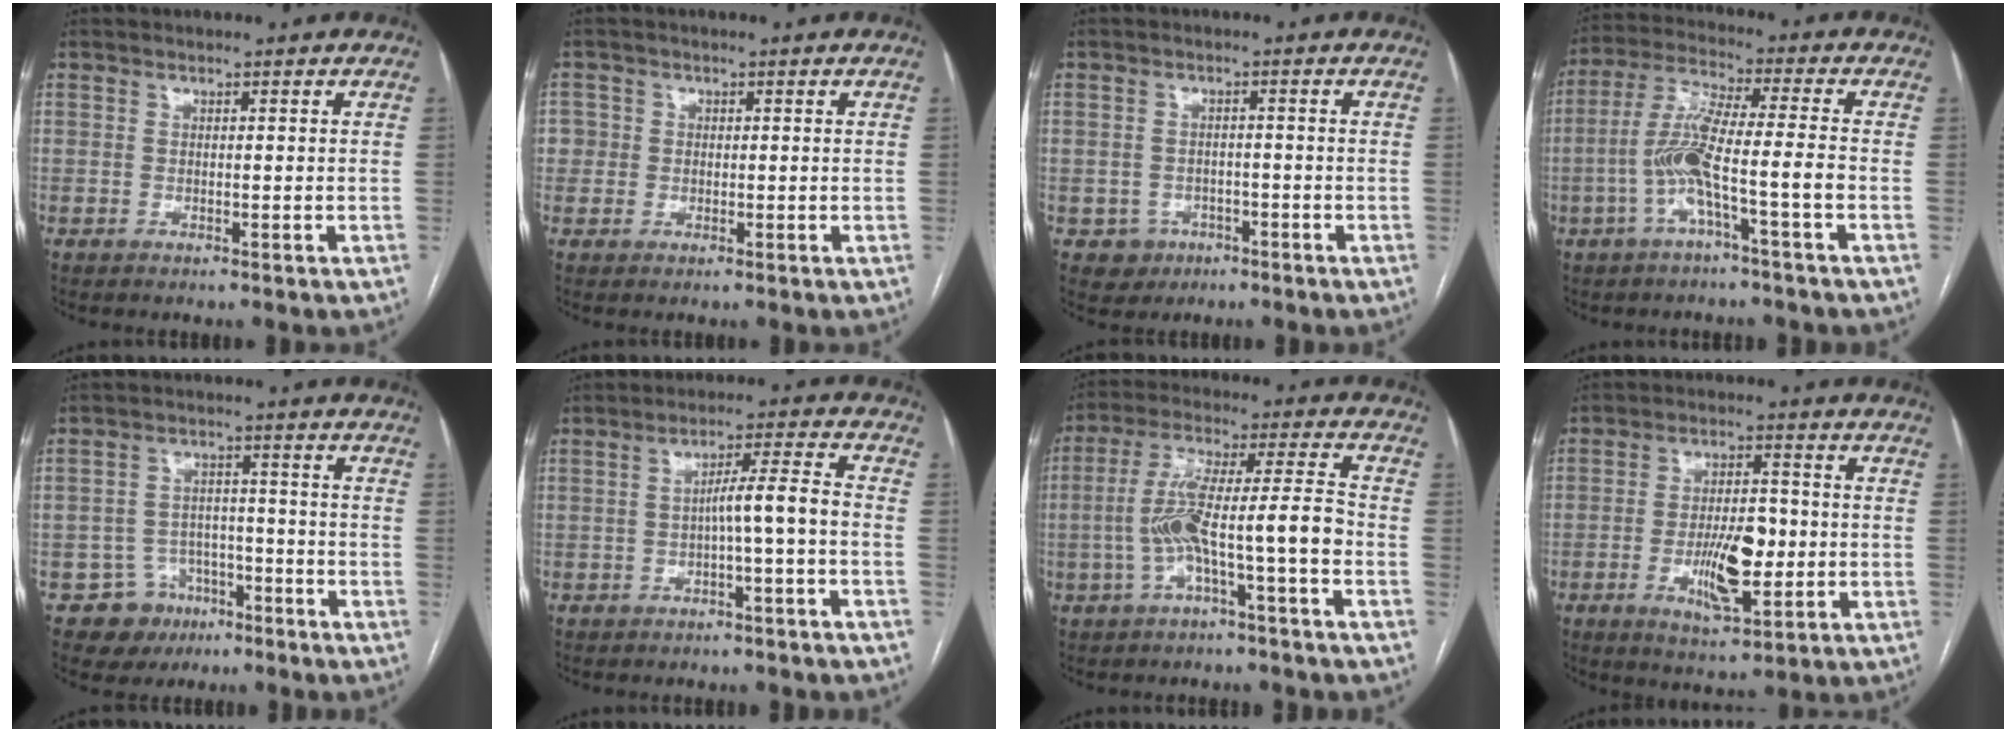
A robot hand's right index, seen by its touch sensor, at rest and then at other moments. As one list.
[{"total": 2.8, "force": [0.1, 2.8, 0.1], "torque": [0.013, 0.010, 0.002]}, {"total": 3.7, "force": [-1.7, 3.2, 0.0], "torque": [0.009, 0.014, -0.021]}, {"total": 9.3, "force": [-3.1, -0.2, 8.7], "torque": [-0.181, 0.018, -0.062]}, {"total": 6.7, "force": [-3.9, 5.5, 0.4], "torque": [0.004, 0.013, -0.054]}, {"total": 5.3, "force": [-1.5, -0.4, 5.1], "torque": [-0.078, 0.019, -0.020]}, {"total": 10.8, "force": [-3.1, 0.3, 10.3], "torque": [-0.197, 0.034, -0.055]}, {"total": 9.3, "force": [-2.0, 3.2, 8.5], "torque": [-0.152, 0.001, -0.029]}]